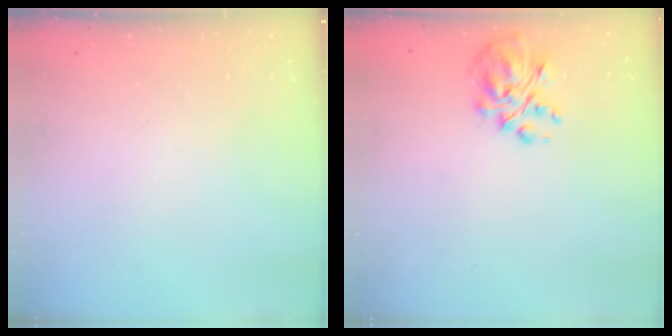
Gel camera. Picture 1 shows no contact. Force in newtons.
{"total": 7.4, "press": 7.2, "slide": 2.0}